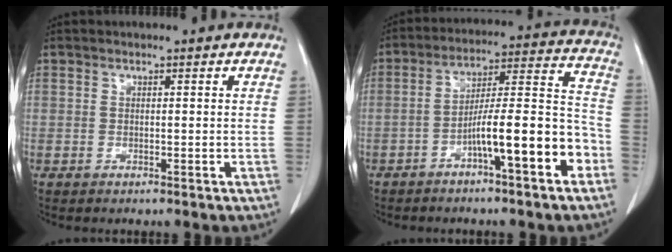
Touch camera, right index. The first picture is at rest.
{"total": 12.6, "force": [-5.7, 1.3, 11.2], "torque": [-0.171, 0.028, -0.088]}